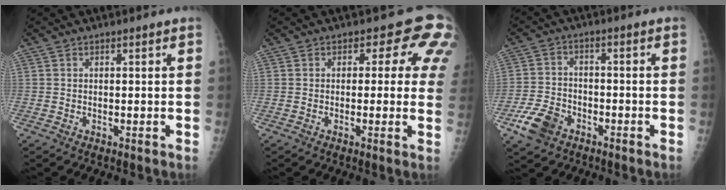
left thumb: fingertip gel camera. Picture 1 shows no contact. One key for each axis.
{"total": 7.6, "fx": 2.3, "fy": 4.7, "fz": 5.6, "tx": -0.015, "ty": 0.001, "tz": 0.008}
{"total": 7.6, "fx": -4.3, "fy": 5.0, "fz": 3.7, "tx": -0.068, "ty": 0.020, "tz": -0.078}